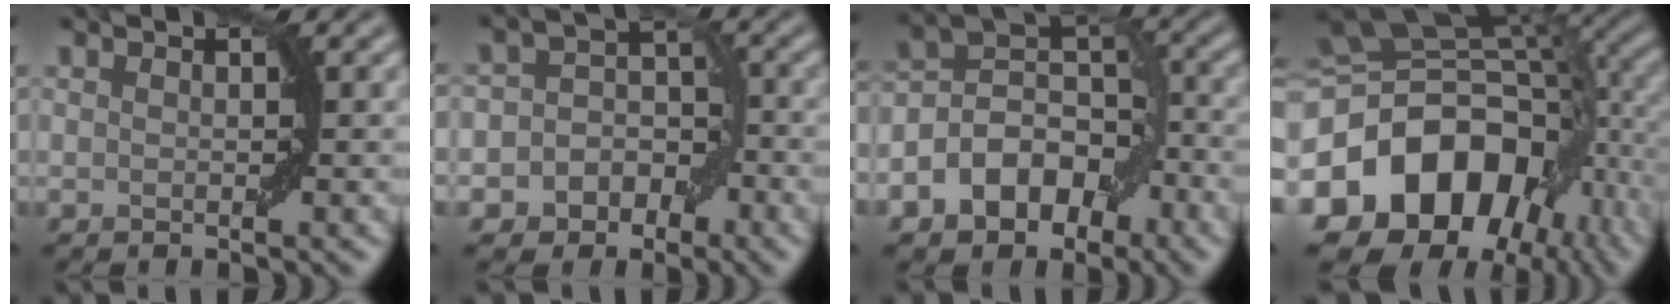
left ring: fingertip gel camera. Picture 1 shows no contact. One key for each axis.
{"total": 6.5, "fx": -2.9, "fy": 5.6, "fz": 1.7, "tx": -0.002, "ty": 0.019, "tz": -0.063}
{"total": 7.9, "fx": -3.8, "fy": 5.3, "fz": 4.4, "tx": -0.066, "ty": 0.009, "tz": -0.080}
{"total": 17.5, "fx": -5.3, "fy": 12.7, "fz": 10.8, "tx": -0.210, "ty": -0.021, "tz": -0.084}